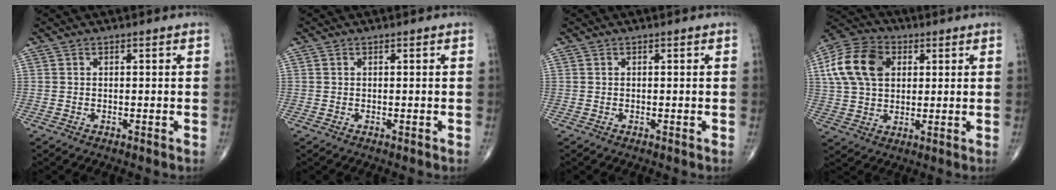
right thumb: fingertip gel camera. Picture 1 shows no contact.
{"total": 0.0}
{"total": 0.0}
{"total": 14.2, "force": [3.6, 10.0, 9.5], "torque": [-0.169, 0.011, 0.061]}